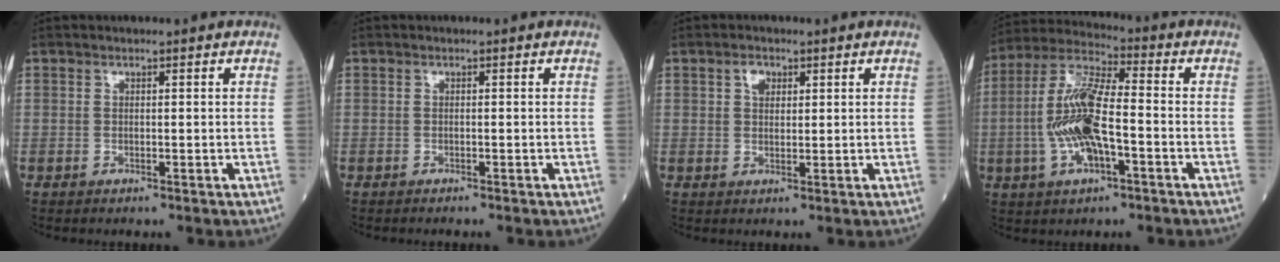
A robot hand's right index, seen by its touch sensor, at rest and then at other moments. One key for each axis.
{"total": 1.3, "fx": -1.2, "fy": 0.0, "fz": 0.6, "tx": -0.009, "ty": -0.001, "tz": -0.015}
{"total": 2.3, "fx": 1.0, "fy": 1.5, "fz": 1.4, "tx": -0.024, "ty": 0.004, "tz": 0.017}
{"total": 12.7, "fx": -2.5, "fy": 3.6, "fz": 11.9, "tx": -0.253, "ty": 0.007, "tz": -0.046}